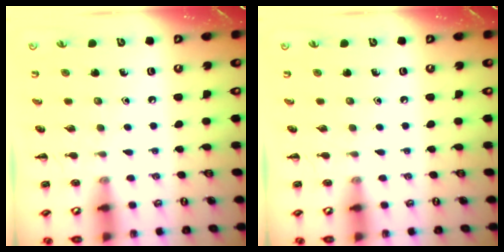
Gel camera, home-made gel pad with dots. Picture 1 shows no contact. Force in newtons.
{"total": 0.0}